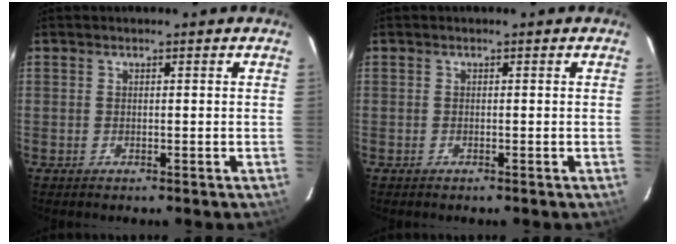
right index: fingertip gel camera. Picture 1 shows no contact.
{"total": 0.0}